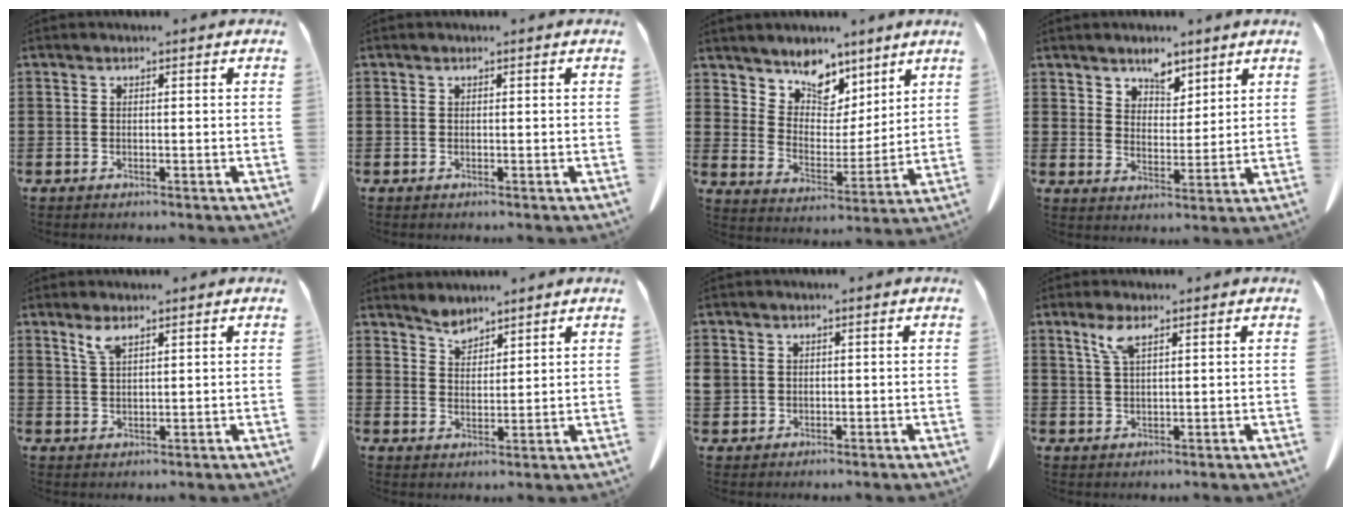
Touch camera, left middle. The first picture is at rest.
{"total": 0.0}
{"total": 7.2, "force": [5.9, 4.1, 0.1], "torque": [-0.050, -0.045, 0.112]}
{"total": 4.6, "force": [3.8, 2.4, 0.8], "torque": [-0.024, -0.007, 0.071]}
{"total": 2.9, "force": [2.1, 0.6, 2.0], "torque": [-0.046, 0.000, 0.039]}
{"total": 3.6, "force": [3.3, 1.3, 0.5], "torque": [-0.020, -0.006, 0.064]}
{"total": 1.5, "force": [0.2, 1.5, 0.4], "torque": [-0.014, 0.007, 0.001]}
{"total": 3.6, "force": [2.2, 0.8, 2.8], "torque": [-0.064, 0.004, 0.039]}